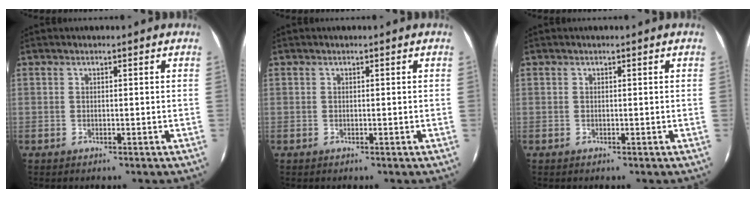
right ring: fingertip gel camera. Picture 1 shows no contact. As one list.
[{"total": 0.0}, {"total": 0.0}]